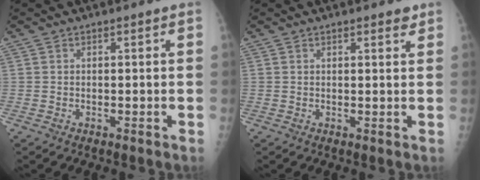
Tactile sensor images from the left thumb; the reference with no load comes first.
{"total": 1.9, "force": [1.5, 0.5, 1.1], "torque": [-0.011, -0.007, 0.017]}